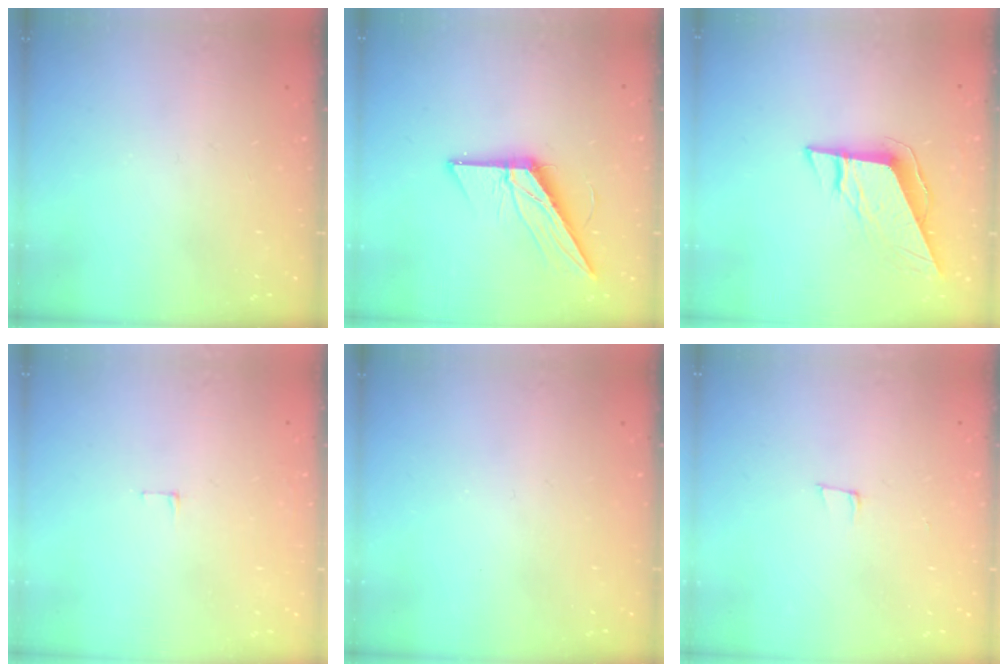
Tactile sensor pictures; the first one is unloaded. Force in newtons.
{"total": 13.9, "press": 13.9, "slide": 0.5}
{"total": 9.5, "press": 9.4, "slide": 1.7}
{"total": 3.8, "press": 3.8, "slide": 0.3}
{"total": 0.0}
{"total": 5.6, "press": 4.5, "slide": 3.3}